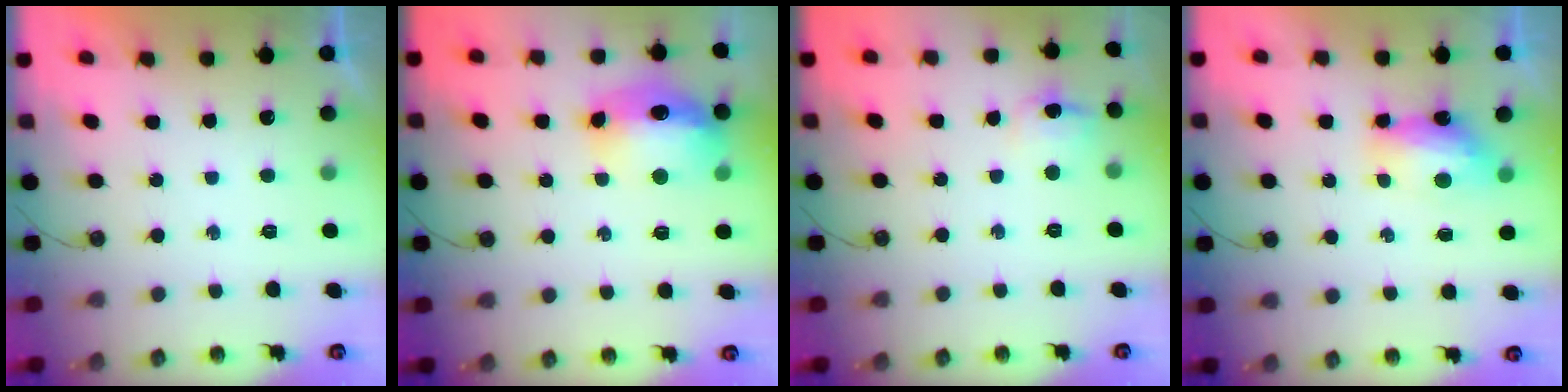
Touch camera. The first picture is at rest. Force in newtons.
{"total": 14.6, "press": 14.5, "slide": 1.6}
{"total": 6.6, "press": 6.5, "slide": 1.2}
{"total": 7.8, "press": 7.8, "slide": 0.1}